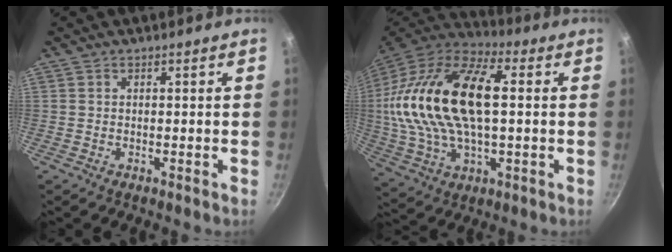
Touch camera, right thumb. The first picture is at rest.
{"total": 26.5, "force": [2.8, 13.6, 22.6], "torque": [-0.446, 0.024, 0.044]}